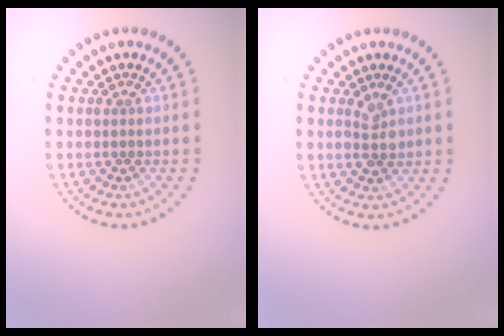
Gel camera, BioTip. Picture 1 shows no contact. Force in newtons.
{"total": 2.0, "press": 1.9, "slide": 0.3}